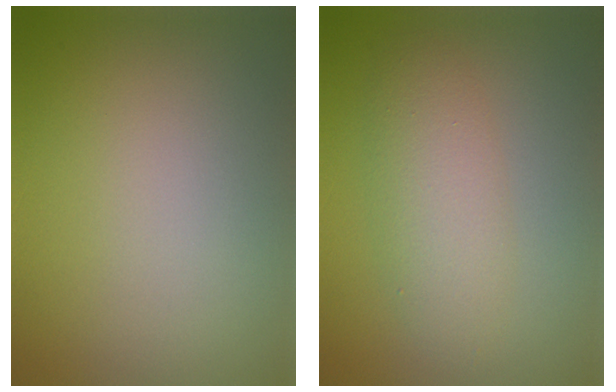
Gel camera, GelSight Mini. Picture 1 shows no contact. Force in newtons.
{"total": 3.8, "press": 3.8, "slide": 0.1}